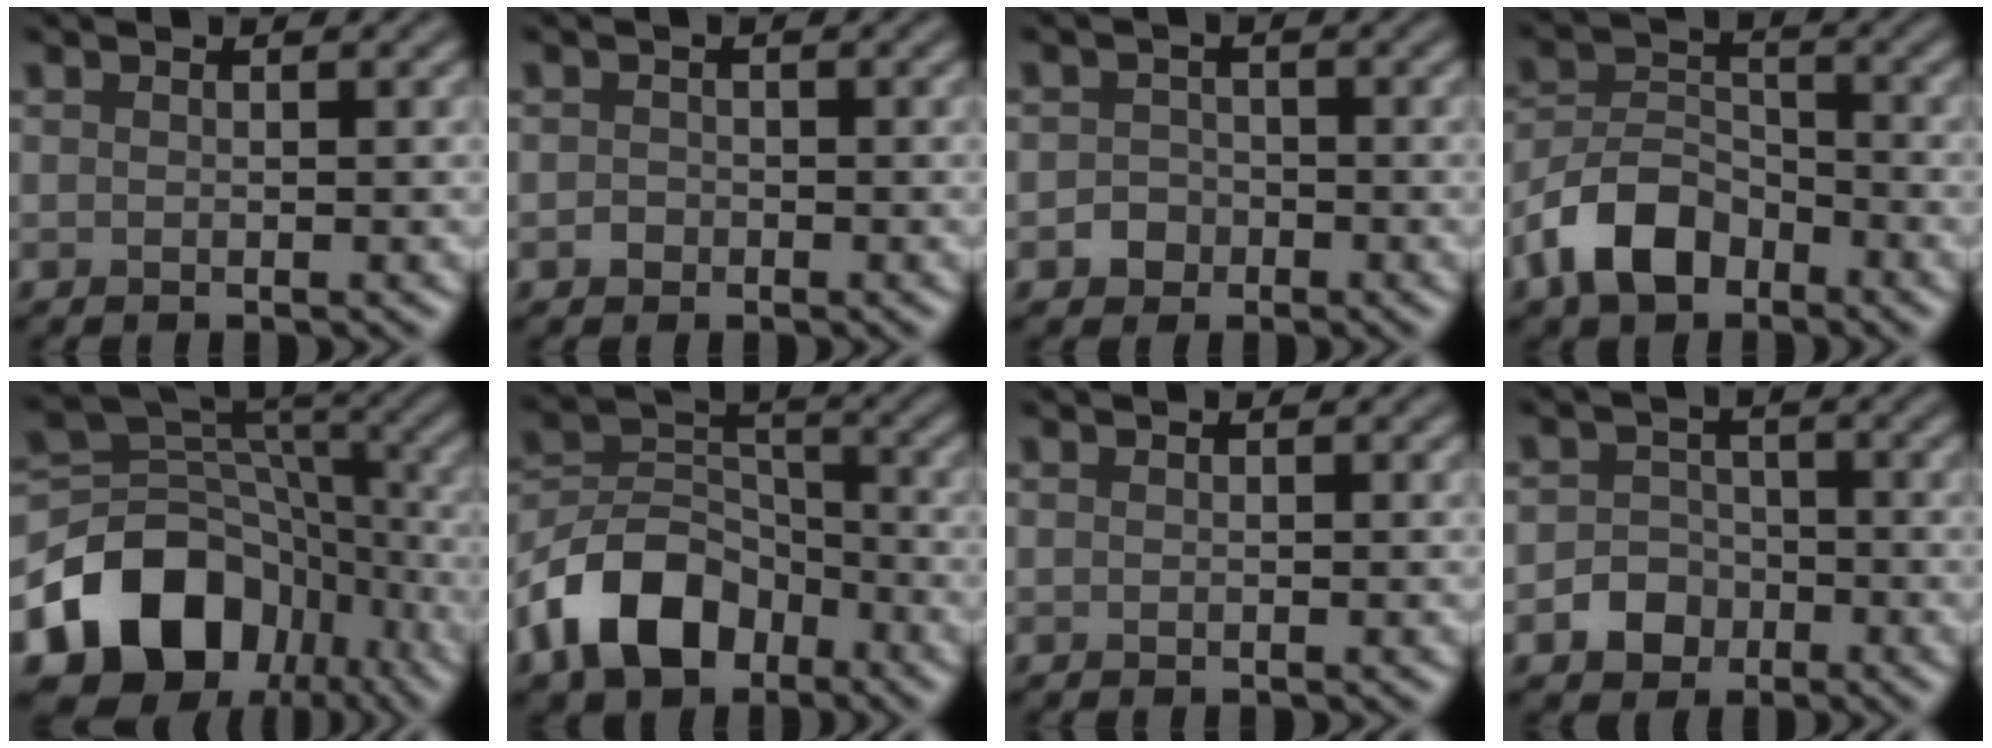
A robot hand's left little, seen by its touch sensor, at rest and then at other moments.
{"total": 0.9, "force": [-0.4, 0.8, 0.2], "torque": [-0.001, -0.001, -0.010]}
{"total": 1.9, "force": [-0.8, 1.6, 0.5], "torque": [0.002, 0.003, -0.018]}
{"total": 5.9, "force": [-3.6, 3.6, 3.1], "torque": [-0.060, 0.003, -0.079]}
{"total": 12.2, "force": [-5.6, 9.3, 5.7], "torque": [-0.101, 0.002, -0.103]}
{"total": 8.6, "force": [-4.8, 5.6, 4.4], "torque": [-0.081, 0.002, -0.104]}
{"total": 0.0}
{"total": 3.0, "force": [-1.3, 2.5, 1.0], "torque": [-0.005, 0.005, -0.028]}